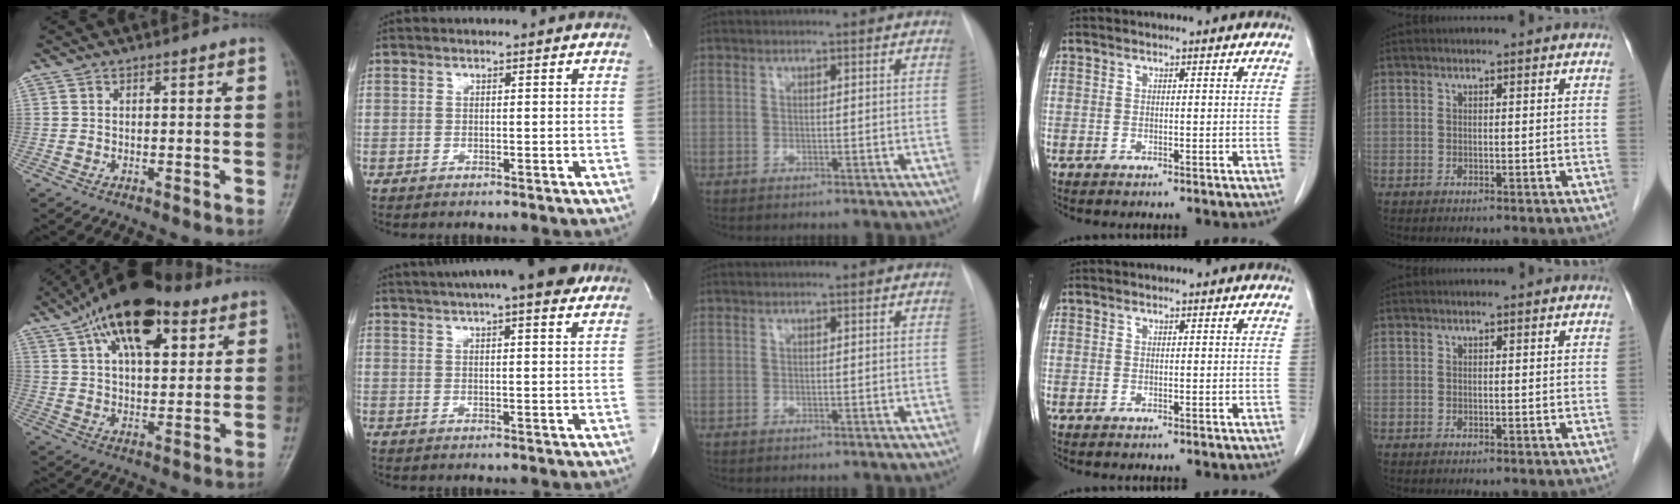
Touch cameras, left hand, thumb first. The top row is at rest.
{"thumb": {"total": 18.0, "force": [9.4, 8.6, 12.6], "torque": [-0.180, -0.016, 0.155]}, "index": {"total": 15.3, "force": [12.3, 1.9, 8.9], "torque": [-0.146, 0.029, 0.163]}}